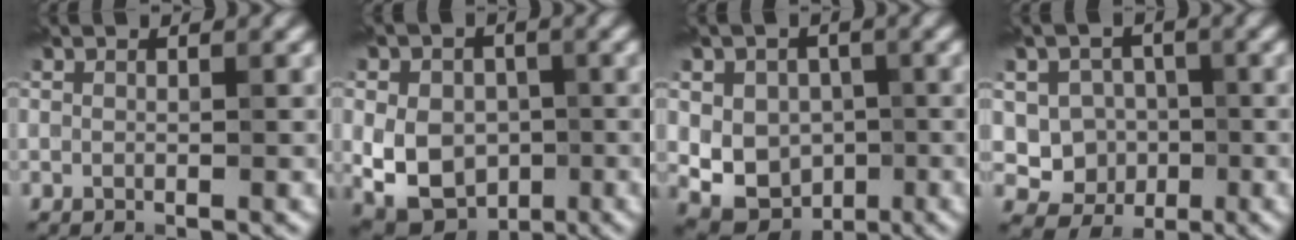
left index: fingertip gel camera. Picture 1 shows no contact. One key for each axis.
{"total": 7.2, "fx": -0.9, "fy": 5.6, "fz": 4.4, "tx": -0.069, "ty": -0.009, "tz": -0.020}
{"total": 6.0, "fx": 0.2, "fy": 5.1, "fz": 3.2, "tx": -0.042, "ty": -0.004, "tz": -0.006}
{"total": 4.5, "fx": -0.5, "fy": 4.1, "fz": 1.6, "tx": -0.006, "ty": 0.000, "tz": -0.021}